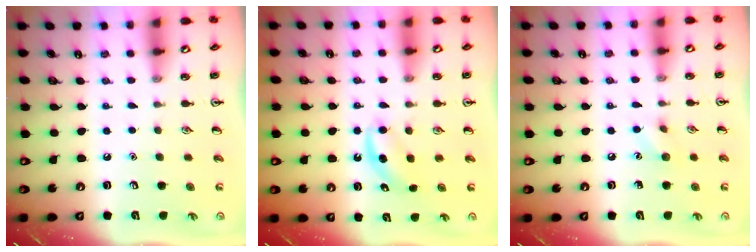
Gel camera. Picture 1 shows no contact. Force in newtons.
{"total": 4.1, "press": 3.8, "slide": 1.3}
{"total": 6.3, "press": 6.1, "slide": 1.8}